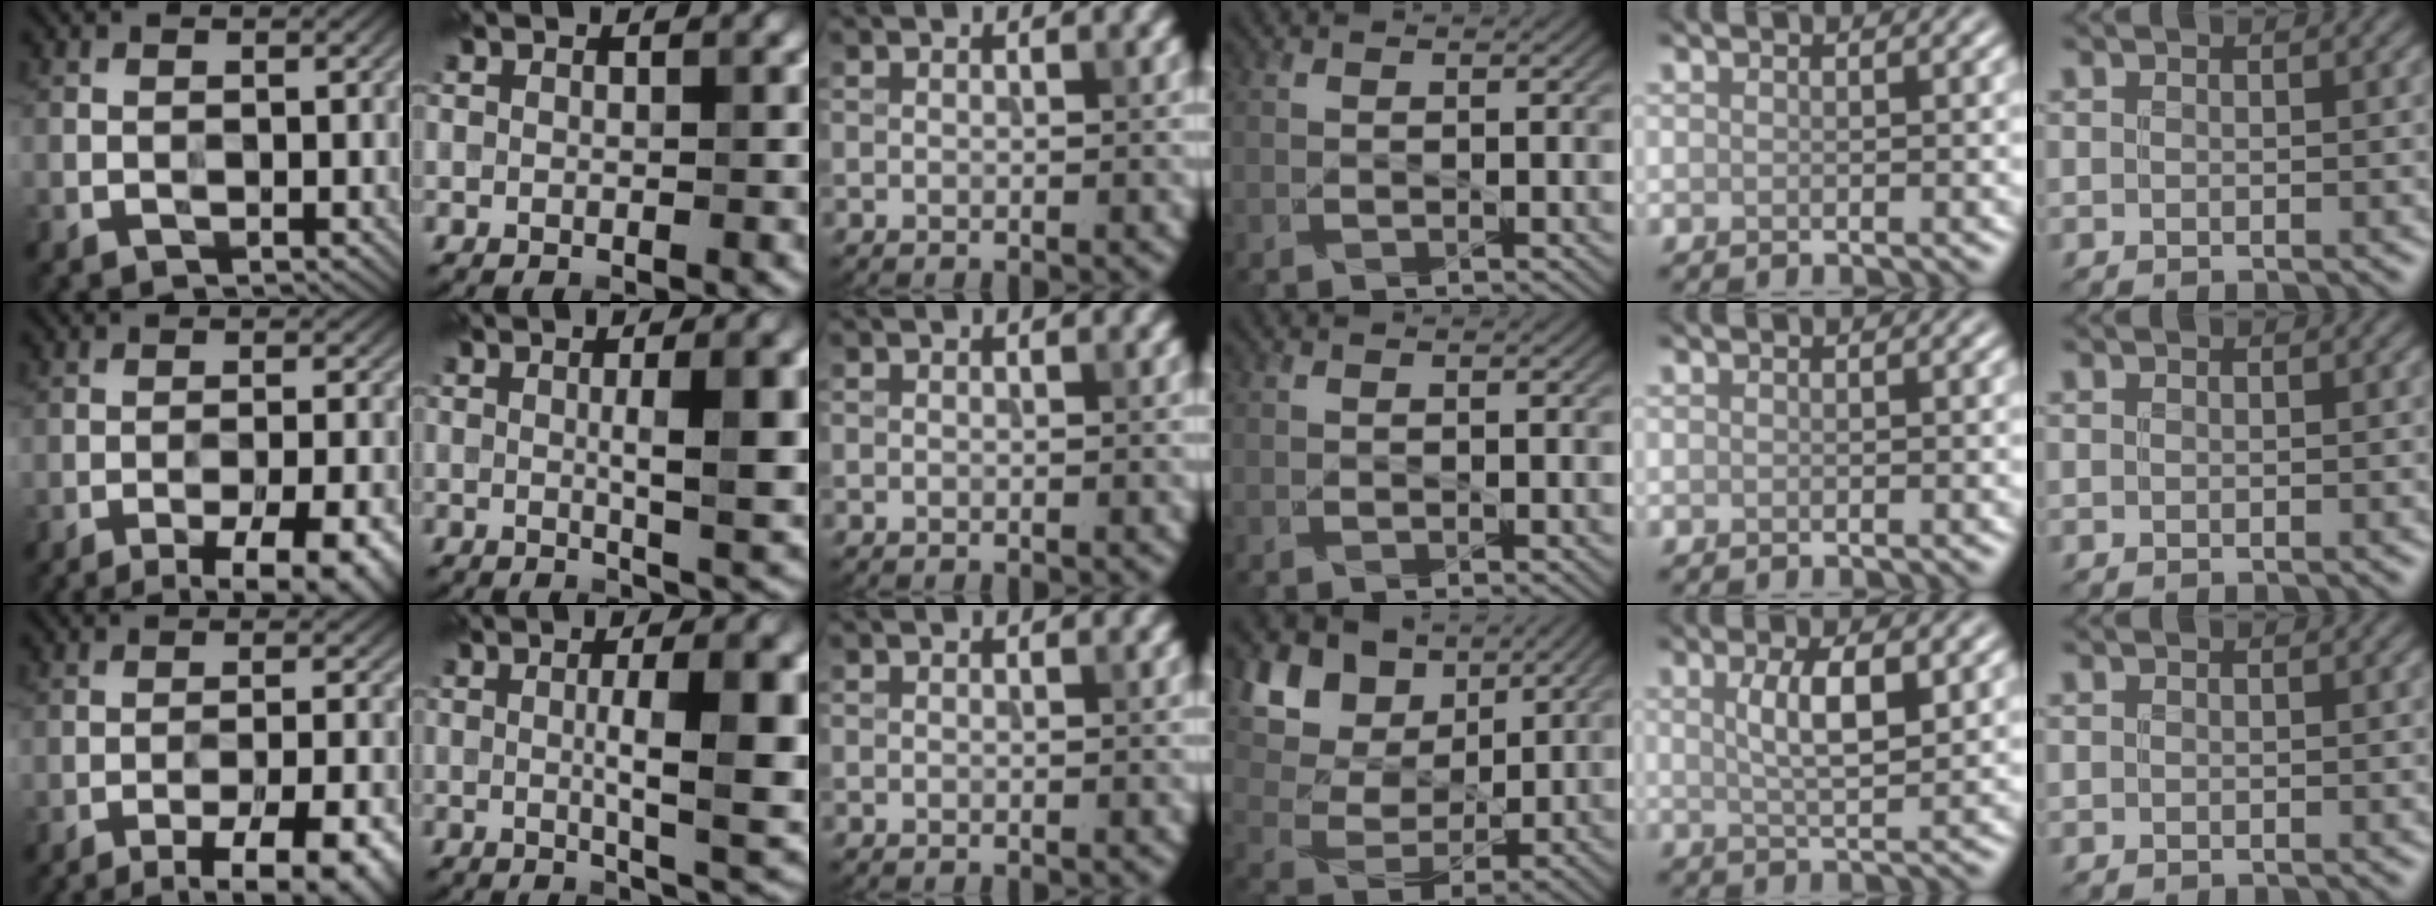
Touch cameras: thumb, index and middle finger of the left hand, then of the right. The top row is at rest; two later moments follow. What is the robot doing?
{"motion": "wipe", "object": "measuring cup"}